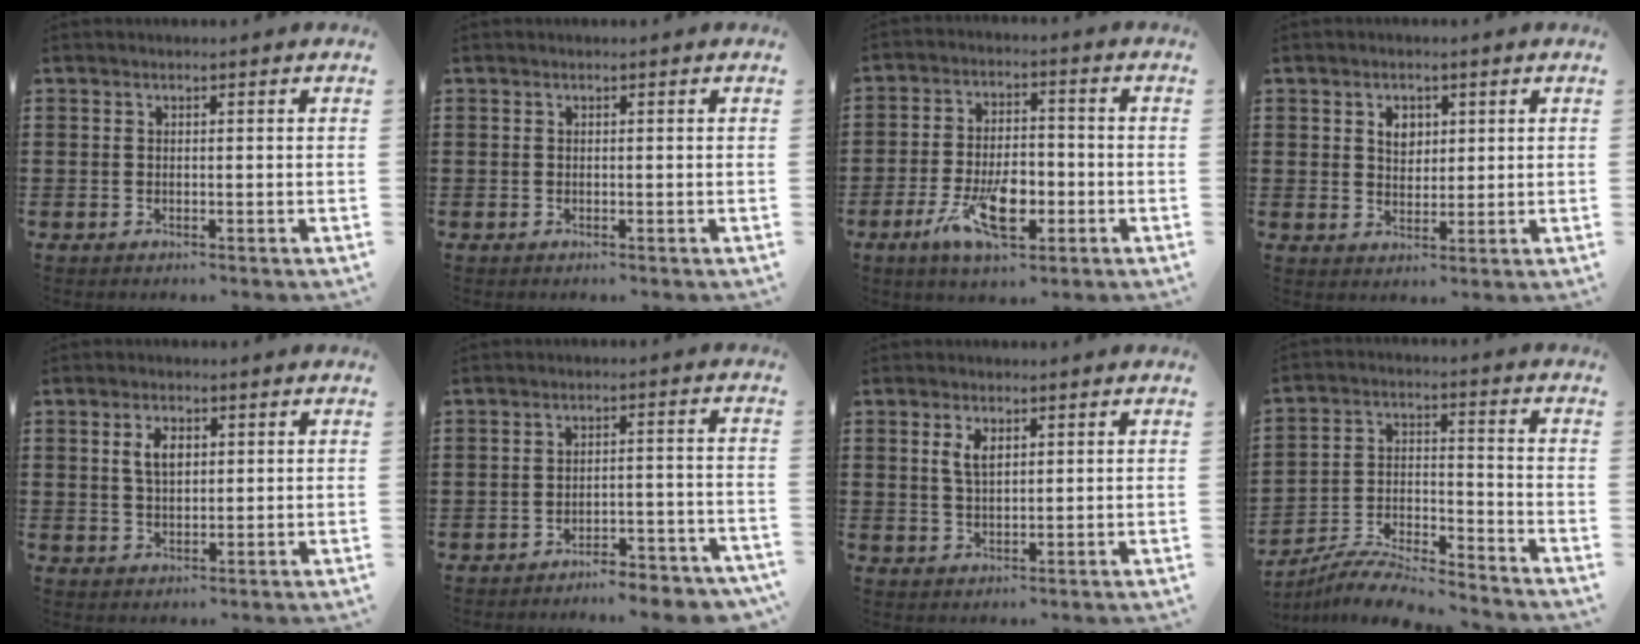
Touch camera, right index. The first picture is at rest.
{"total": 0.0}
{"total": 10.2, "force": [-3.8, 4.7, 8.1], "torque": [-0.152, -0.002, -0.065]}
{"total": 3.2, "force": [1.2, 2.3, 1.8], "torque": [-0.036, 0.006, 0.019]}
{"total": 3.7, "force": [1.1, 2.0, 2.9], "torque": [-0.065, 0.011, 0.017]}
{"total": 4.3, "force": [-4.2, 0.2, 1.0], "torque": [-0.020, 0.000, -0.086]}
{"total": 3.2, "force": [1.3, 1.5, 2.5], "torque": [-0.055, 0.006, 0.022]}
{"total": 7.6, "force": [-7.3, 0.6, 2.0], "torque": [-0.041, 0.006, -0.145]}